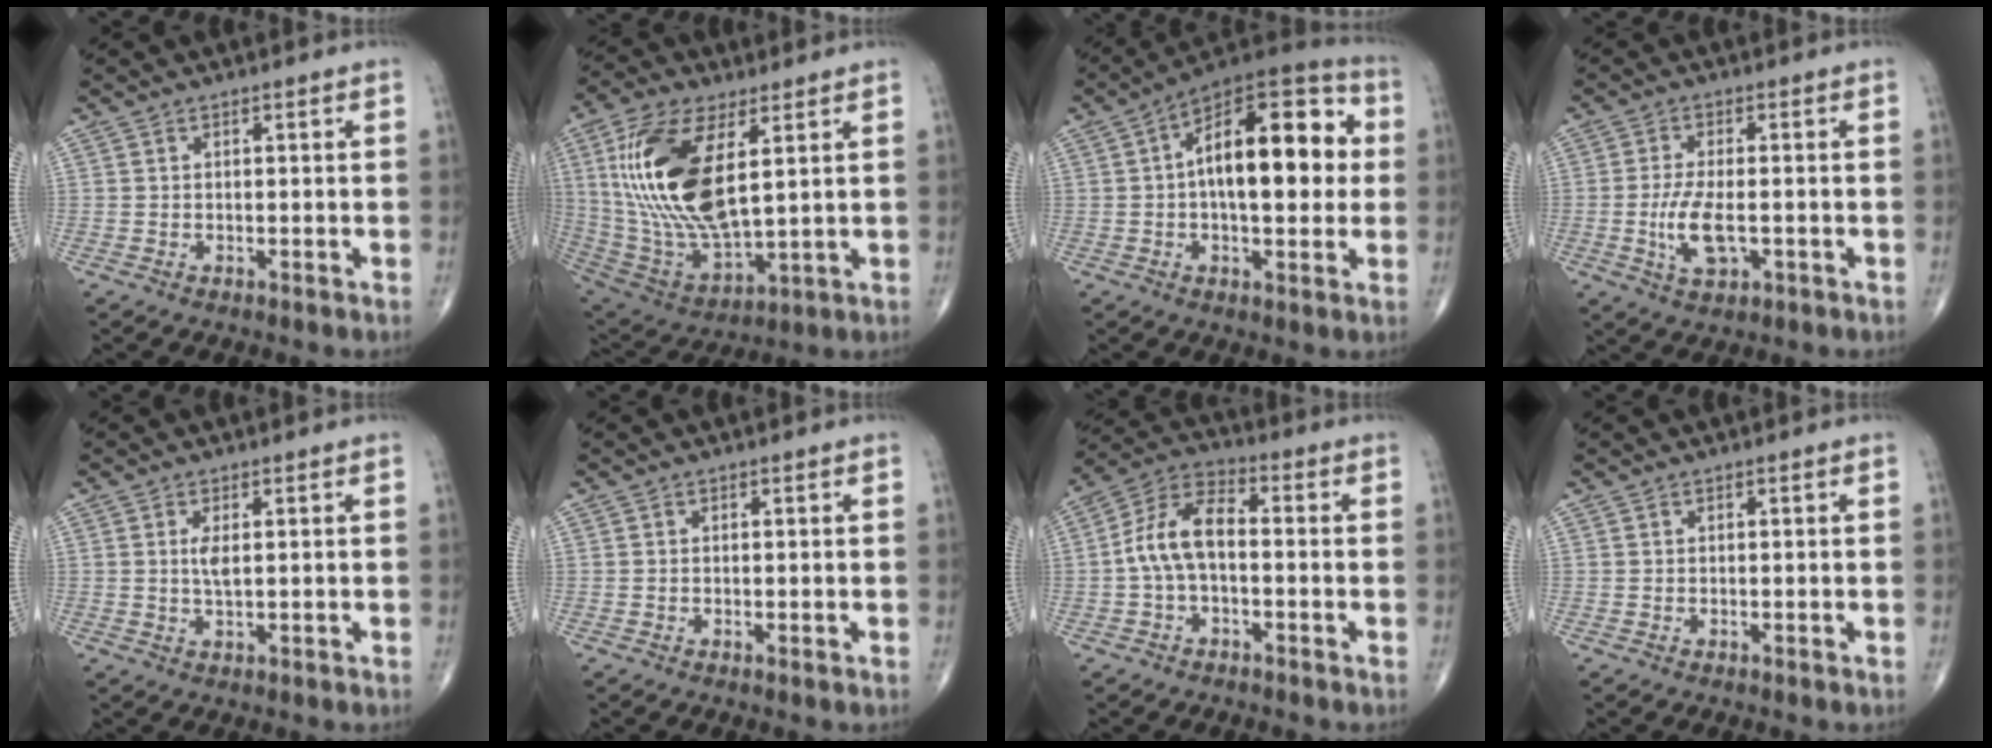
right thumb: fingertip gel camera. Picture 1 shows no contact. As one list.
[{"total": 22.0, "force": [5.3, 9.8, 19.0], "torque": [-0.389, -0.028, 0.106]}, {"total": 21.3, "force": [2.3, 9.7, 18.8], "torque": [-0.263, 0.032, 0.022]}, {"total": 7.0, "force": [-1.5, 3.0, 6.1], "torque": [-0.124, -0.002, -0.023]}, {"total": 2.5, "force": [0.5, 0.7, 2.3], "torque": [-0.048, -0.005, 0.011]}, {"total": 0.0}, {"total": 9.6, "force": [-0.9, 5.2, 8.0], "torque": [-0.155, 0.037, -0.026]}, {"total": 0.0}]